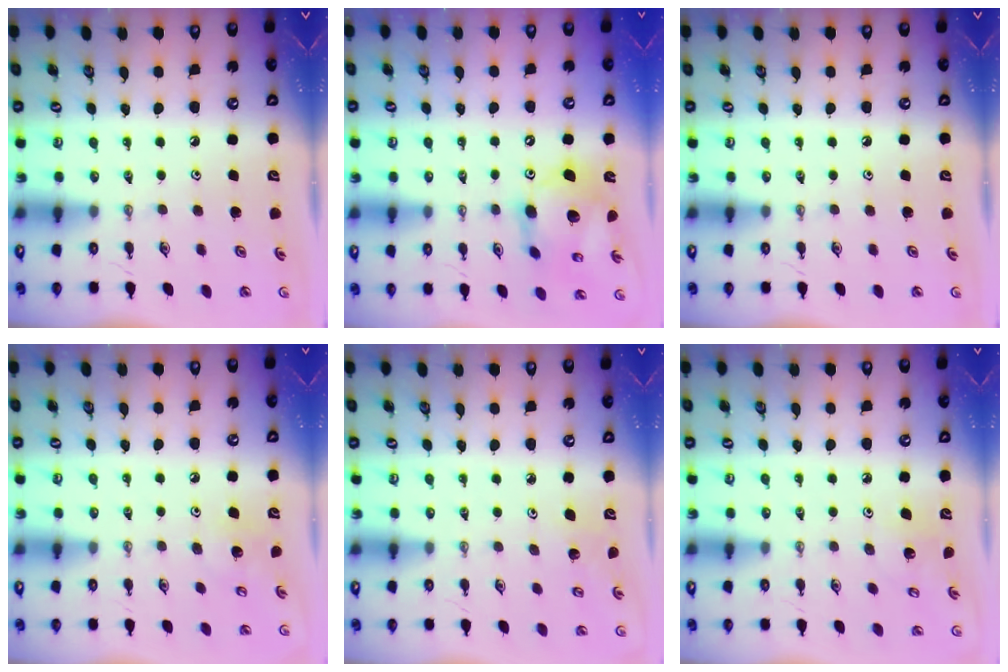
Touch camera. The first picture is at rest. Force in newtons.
{"total": 13.7, "press": 13.6, "slide": 1.4}
{"total": 0.0}
{"total": 8.0, "press": 8.0, "slide": 0.4}
{"total": 3.7, "press": 3.7, "slide": 0.4}
{"total": 5.5, "press": 5.5, "slide": 0.4}